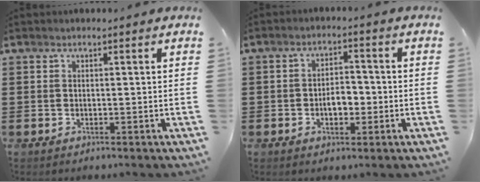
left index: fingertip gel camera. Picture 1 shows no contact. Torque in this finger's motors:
{"motor_torque": [0.13, 0.09, 0.32, 0.06]}